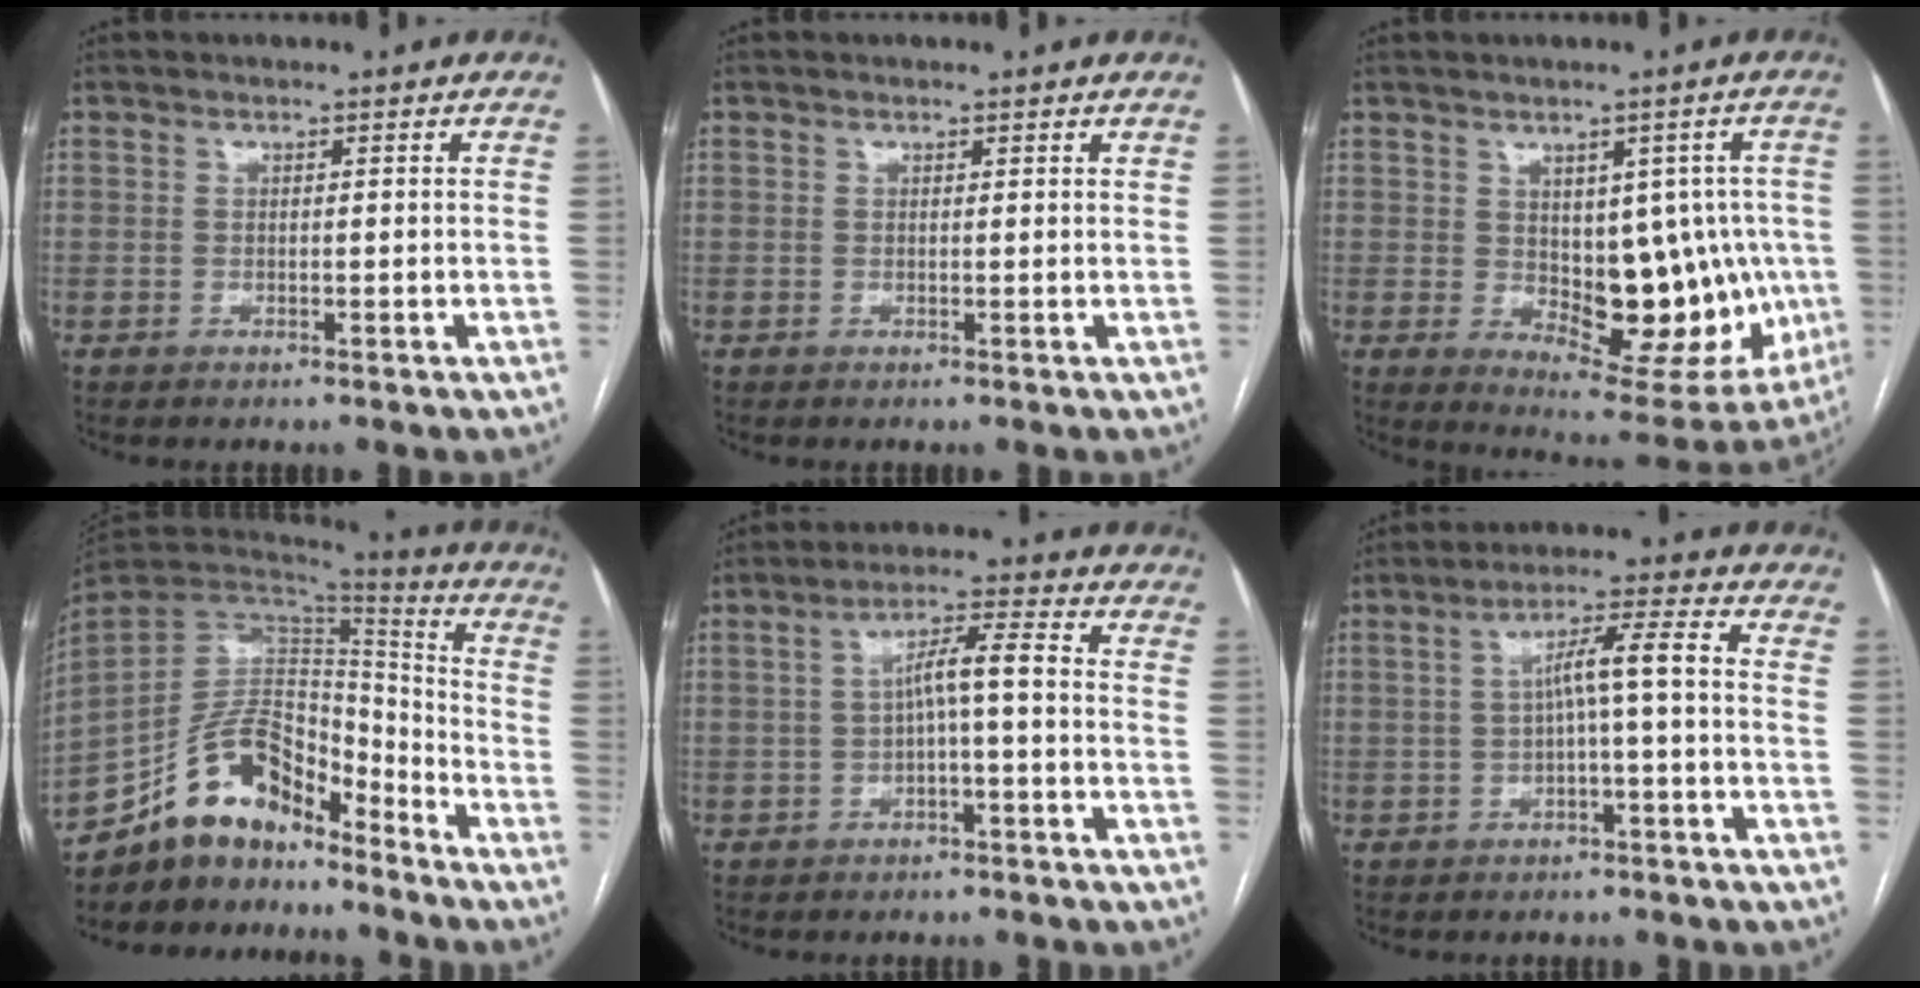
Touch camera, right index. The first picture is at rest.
{"total": 0.9, "force": [0.8, 0.1, 0.3], "torque": [-0.006, 0.002, 0.008]}
{"total": 16.4, "force": [-1.1, 8.4, 14.0], "torque": [-0.180, 0.003, 0.012]}
{"total": 13.6, "force": [-10.8, 5.8, 5.8], "torque": [-0.107, 0.046, -0.197]}
{"total": 5.7, "force": [-0.8, 0.5, 5.6], "torque": [-0.094, 0.027, -0.012]}
{"total": 6.2, "force": [-0.6, 0.1, 6.2], "torque": [-0.102, 0.029, -0.007]}